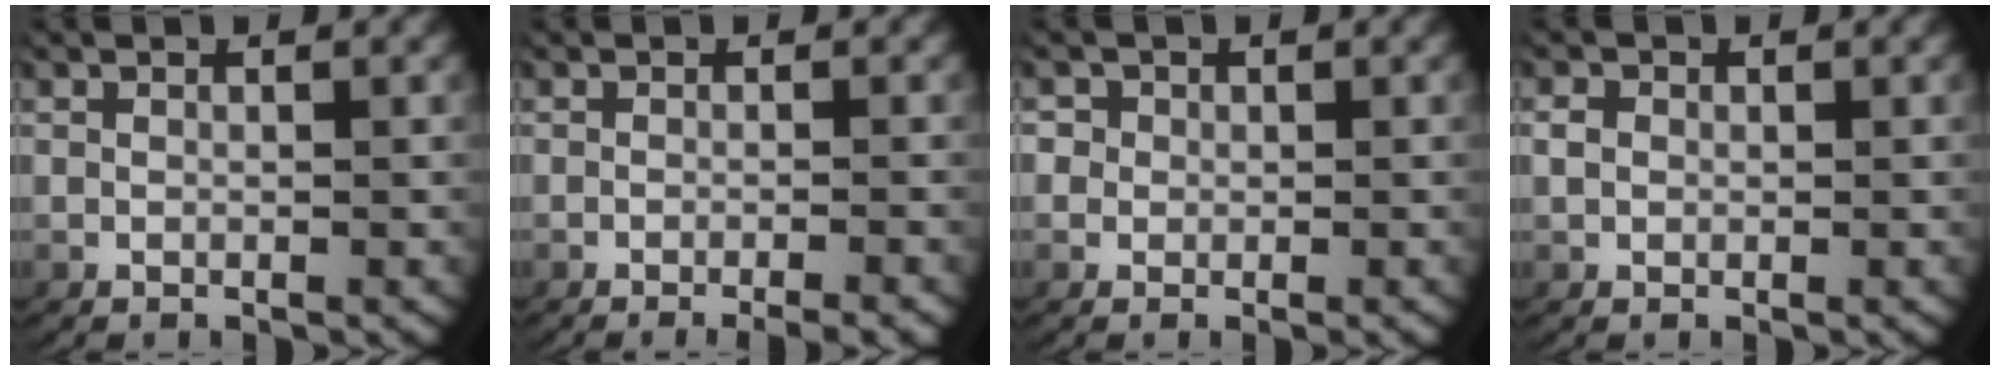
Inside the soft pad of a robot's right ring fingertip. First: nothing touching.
{"total": 2.9, "force": [-2.5, 0.4, 1.6], "torque": [-0.007, 0.004, -0.040]}
{"total": 2.3, "force": [0.2, 2.2, 0.7], "torque": [-0.023, -0.001, -0.001]}
{"total": 1.0, "force": [0.1, 0.9, 0.5], "torque": [-0.018, -0.004, 0.005]}